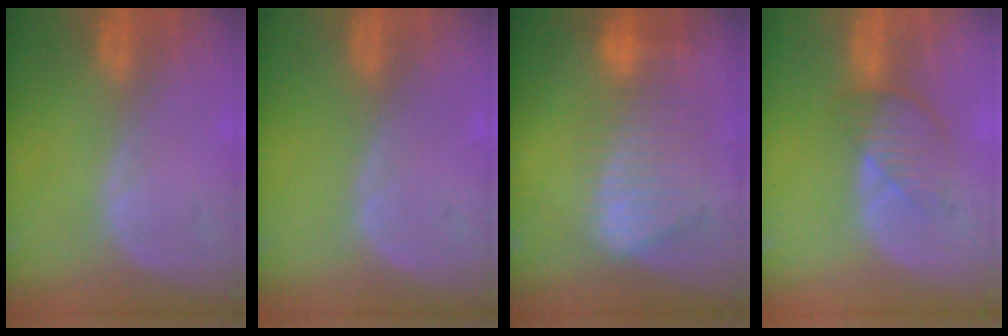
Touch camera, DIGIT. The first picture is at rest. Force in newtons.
{"total": 0.0}
{"total": 9.3, "press": 8.1, "slide": 4.5}
{"total": 4.5, "press": 4.1, "slide": 1.9}